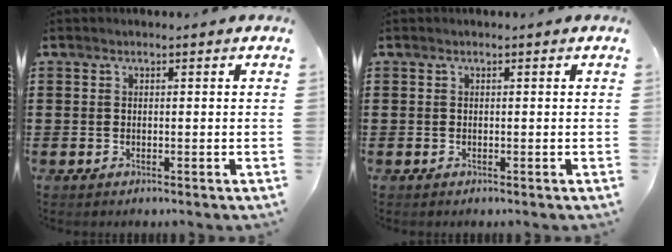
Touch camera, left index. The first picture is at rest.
{"total": 0.0}